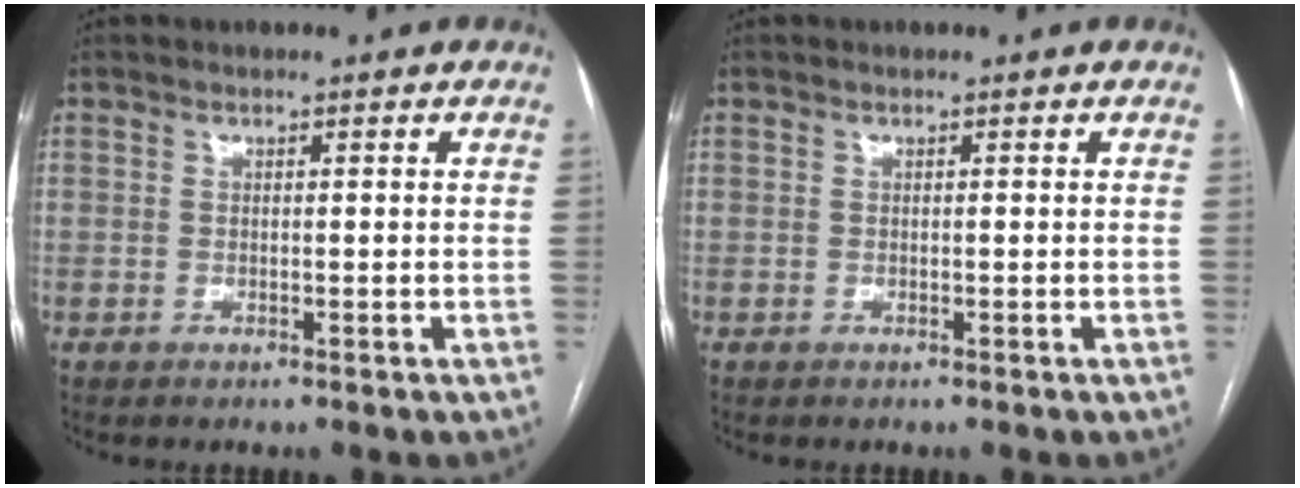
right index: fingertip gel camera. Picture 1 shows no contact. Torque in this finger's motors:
{"motor_torque": [0.10, 0.04, 0.05, 0.01]}